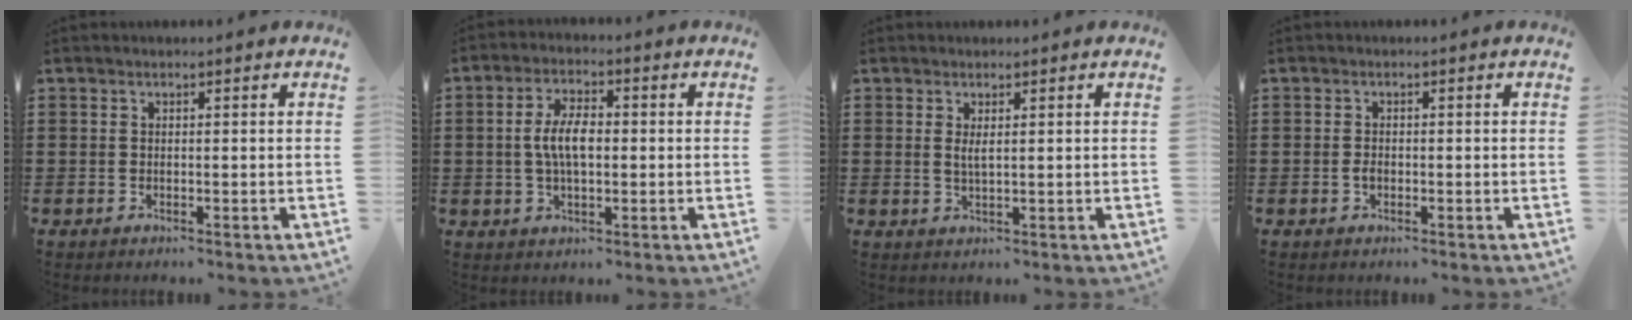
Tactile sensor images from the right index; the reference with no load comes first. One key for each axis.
{"total": 6.0, "fx": -0.2, "fy": 2.6, "fz": 5.4, "tx": -0.116, "ty": 0.004, "tz": -0.011}
{"total": 1.5, "fx": 0.3, "fy": 0.3, "fz": 1.5, "tx": -0.030, "ty": 0.001, "tz": 0.004}
{"total": 1.4, "fx": -0.5, "fy": 0.8, "fz": 1.1, "tx": -0.030, "ty": -0.004, "tz": -0.012}